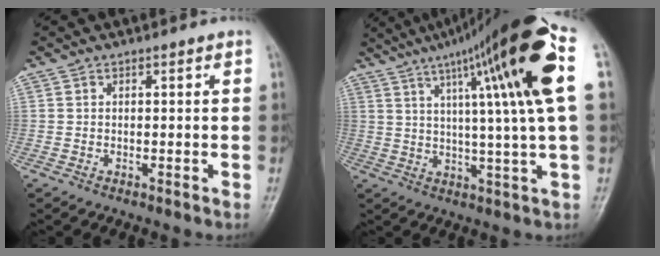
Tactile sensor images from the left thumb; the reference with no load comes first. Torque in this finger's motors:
{"motor_torque": [0.56, 0.82, 2.02, -0.75, 0.45]}